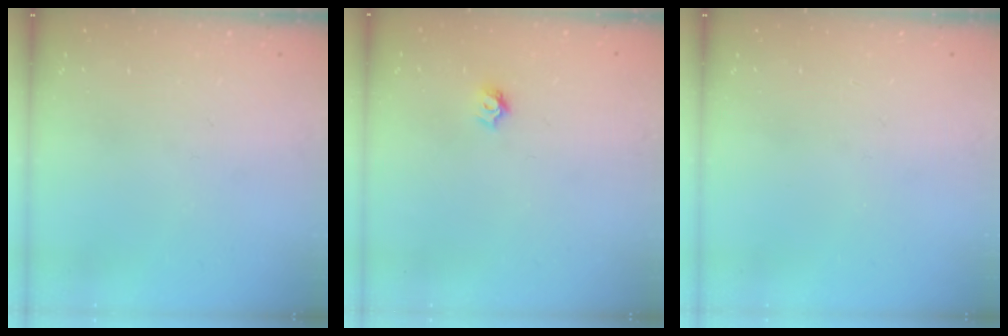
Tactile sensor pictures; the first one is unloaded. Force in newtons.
{"total": 4.2, "press": 4.2, "slide": 0.4}
{"total": 0.0}